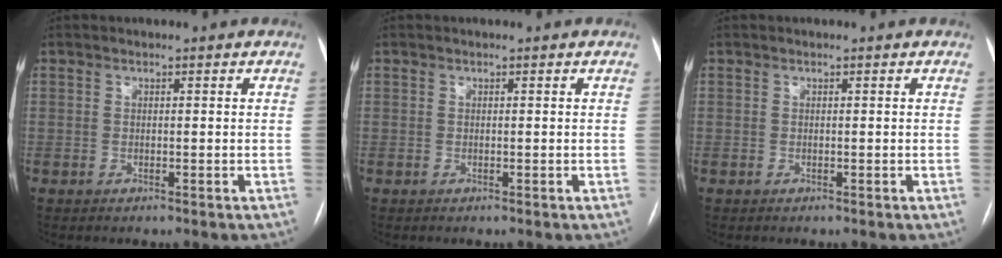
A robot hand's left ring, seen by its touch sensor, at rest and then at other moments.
{"total": 0.0}
{"total": 0.0}